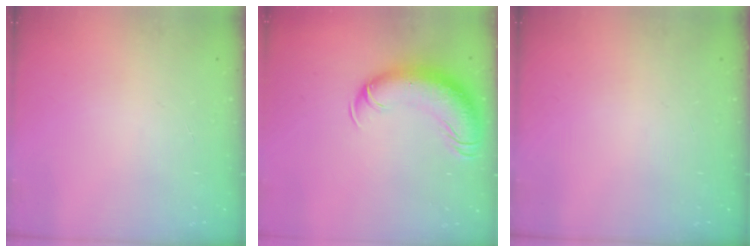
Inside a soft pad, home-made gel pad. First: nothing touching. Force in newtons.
{"total": 16.5, "press": 16.1, "slide": 3.8}
{"total": 0.0}